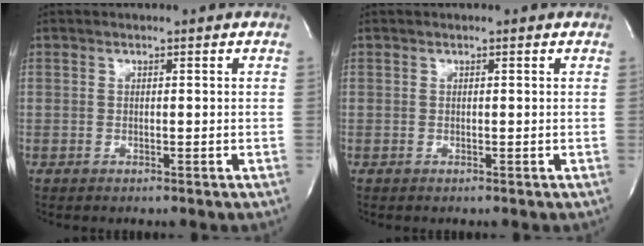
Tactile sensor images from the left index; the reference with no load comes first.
{"total": 0.0}